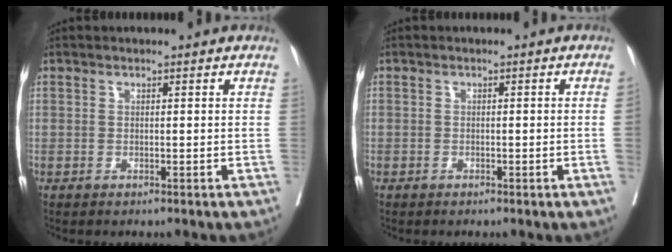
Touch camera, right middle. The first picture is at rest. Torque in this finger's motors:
{"motor_torque": [0.24, -0.63, -0.51, -0.21]}